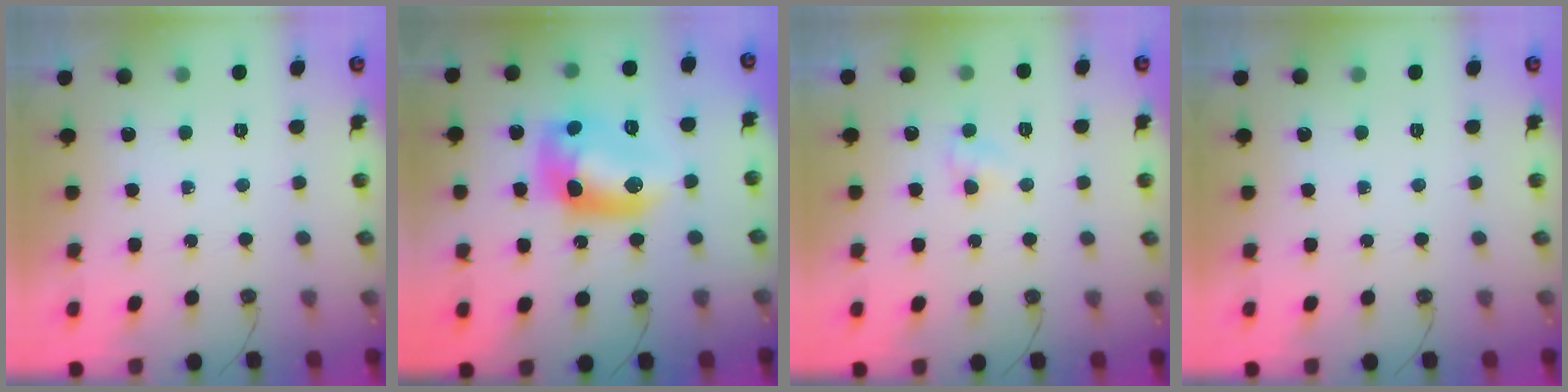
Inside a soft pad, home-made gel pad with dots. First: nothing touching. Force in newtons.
{"total": 12.6, "press": 12.6, "slide": 0.8}
{"total": 3.0, "press": 2.9, "slide": 0.3}
{"total": 0.0}